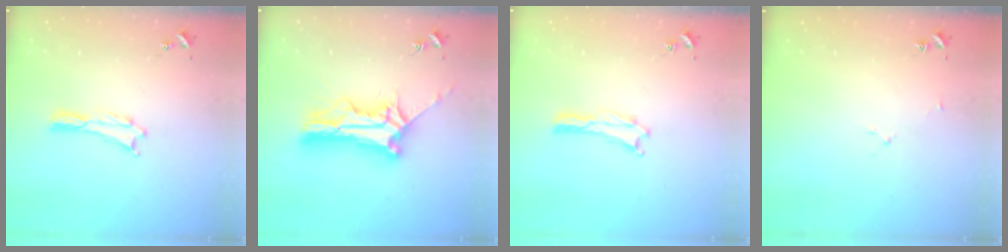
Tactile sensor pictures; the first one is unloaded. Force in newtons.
{"total": 11.4, "press": 11.3, "slide": 1.0}
{"total": 0.0}
{"total": 1.9, "press": 1.9, "slide": 0.3}